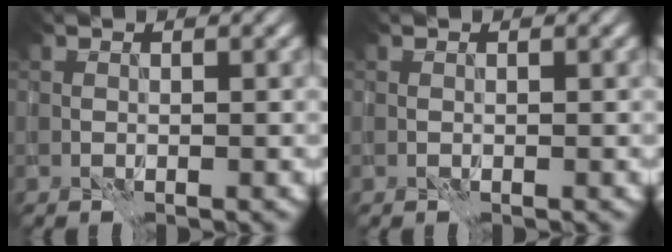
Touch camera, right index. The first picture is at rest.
{"total": 0.0}